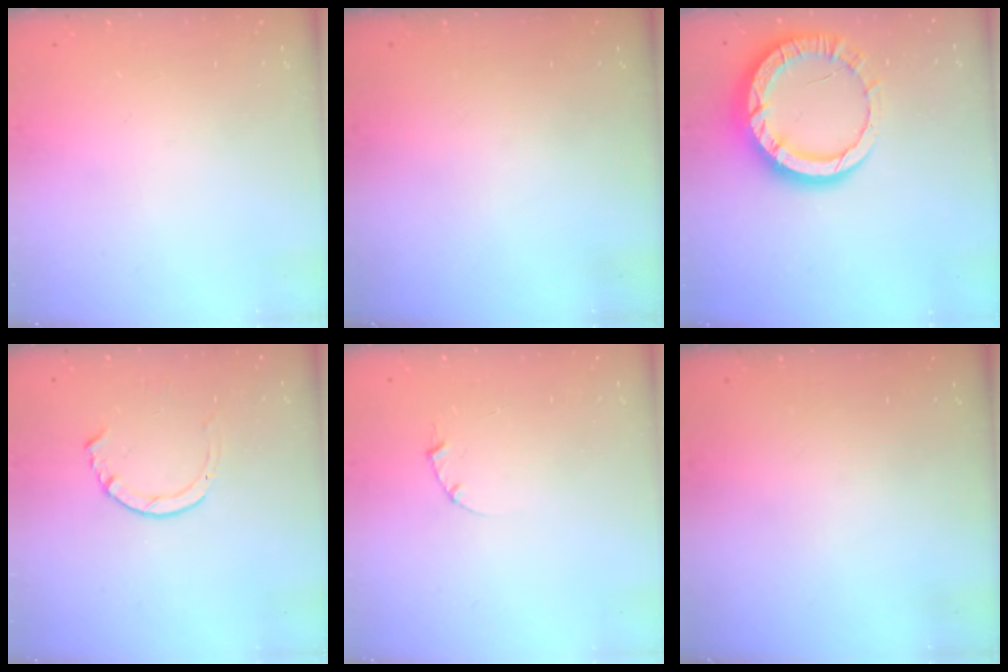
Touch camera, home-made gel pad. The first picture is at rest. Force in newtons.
{"total": 0.0}
{"total": 13.4, "press": 13.3, "slide": 1.4}
{"total": 3.5, "press": 3.5, "slide": 0.4}
{"total": 1.0, "press": 1.0, "slide": 0.3}
{"total": 0.0}